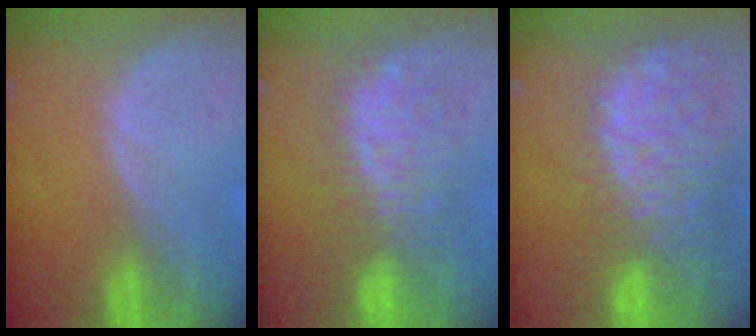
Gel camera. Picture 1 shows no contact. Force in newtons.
{"total": 8.1, "press": 8.1, "slide": 0.2}
{"total": 13.5, "press": 11.4, "slide": 7.3}